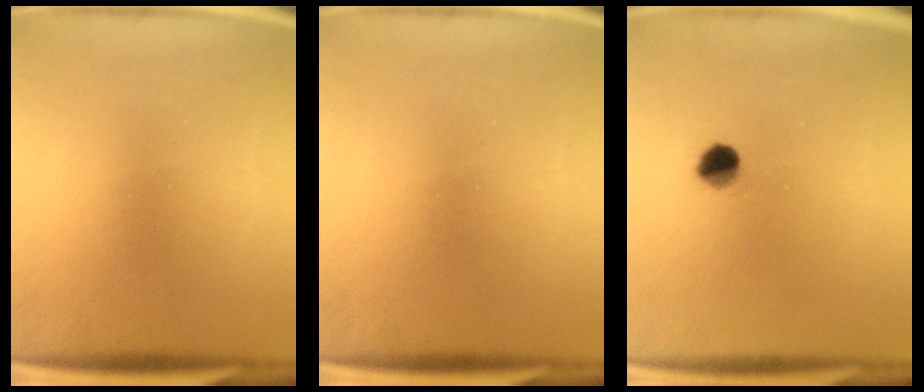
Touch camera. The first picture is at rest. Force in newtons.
{"total": 0.0}
{"total": 4.5}